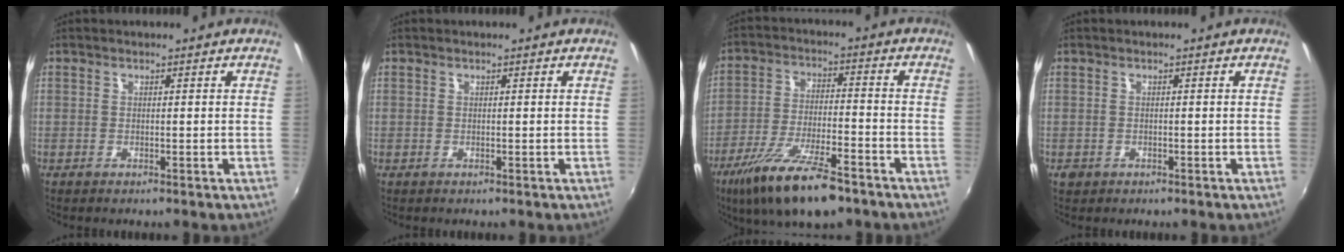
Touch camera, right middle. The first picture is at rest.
{"total": 0.0}
{"total": 15.3, "force": [-10.5, 4.2, 10.3], "torque": [-0.211, -0.034, -0.186]}
{"total": 1.6, "force": [-0.8, 1.3, 0.5], "torque": [-0.013, -0.003, -0.013]}